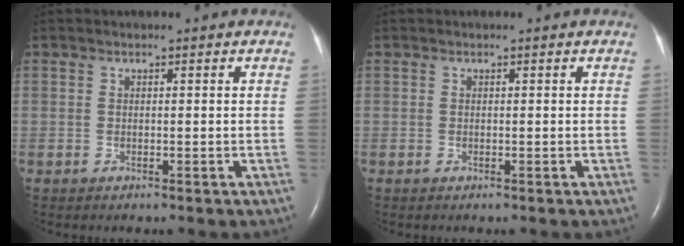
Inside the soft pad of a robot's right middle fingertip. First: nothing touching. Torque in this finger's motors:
{"motor_torque": [0.06, -0.12, 0.00, 0.00]}